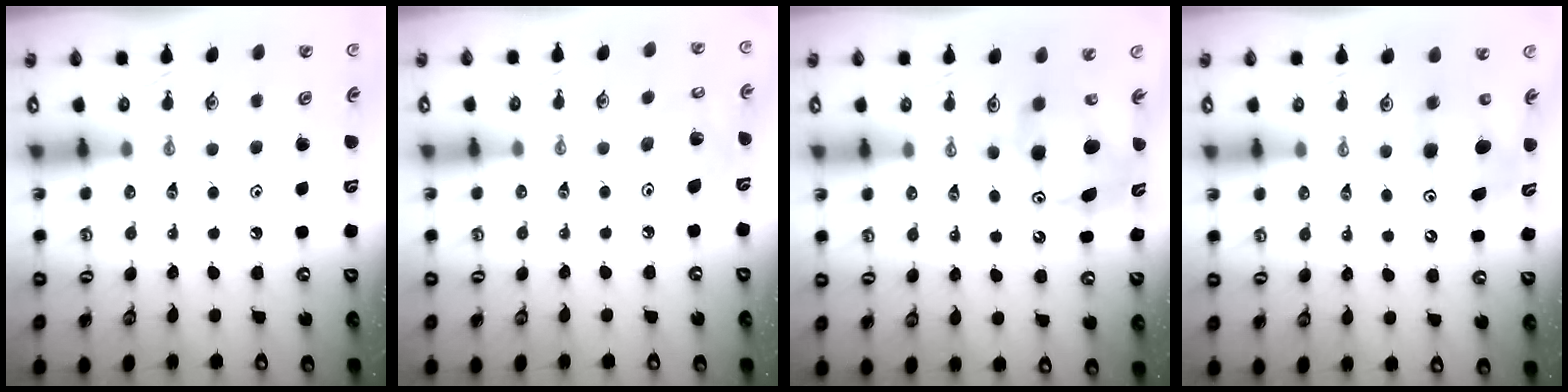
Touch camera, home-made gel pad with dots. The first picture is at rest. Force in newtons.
{"total": 6.5, "press": 6.5, "slide": 0.8}
{"total": 10.4, "press": 10.4, "slide": 0.6}
{"total": 9.8, "press": 9.6, "slide": 2.0}